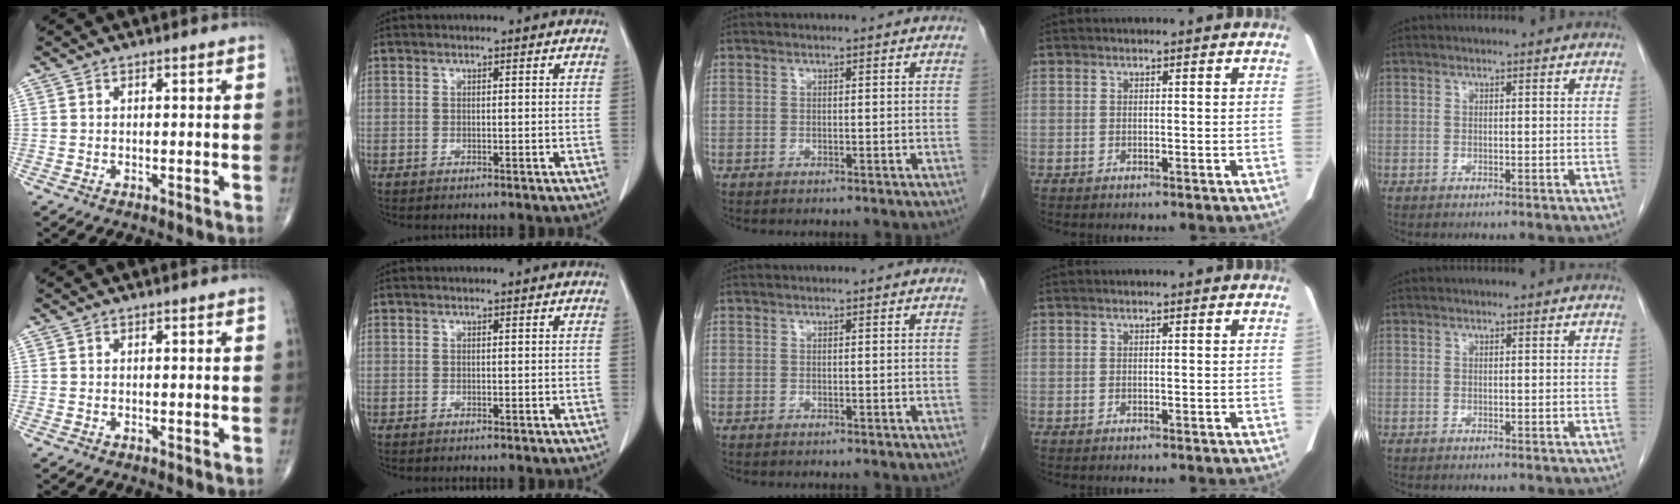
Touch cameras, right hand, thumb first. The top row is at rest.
{}